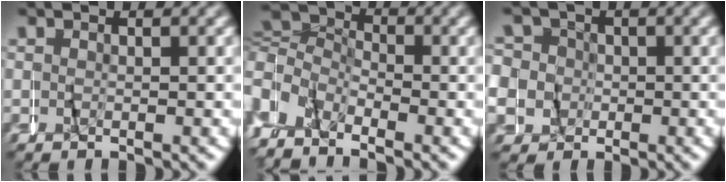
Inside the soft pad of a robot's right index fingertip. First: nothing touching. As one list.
[{"total": 7.4, "force": [-1.0, 6.4, 3.7], "torque": [-0.092, -0.010, -0.023]}, {"total": 9.4, "force": [0.4, 9.0, 3.0], "torque": [-0.078, -0.014, 0.000]}]